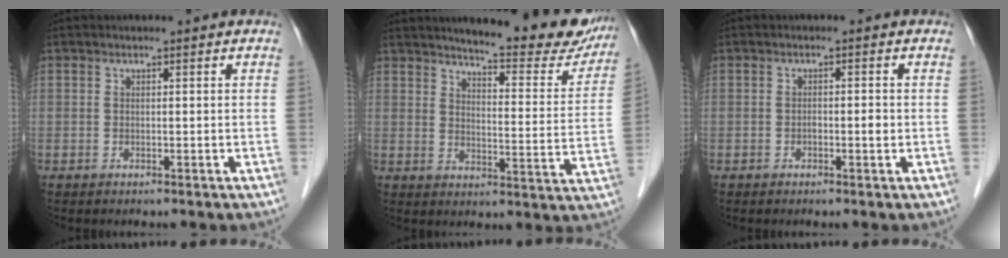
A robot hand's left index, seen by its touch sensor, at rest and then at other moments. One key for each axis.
{"total": 18.1, "fx": 16.2, "fy": 3.0, "fz": 7.6, "tx": -0.087, "ty": -0.047, "tz": 0.189}
{"total": 1.4, "fx": -0.4, "fy": 0.4, "fz": 1.3, "tx": -0.019, "ty": 0.002, "tz": -0.007}